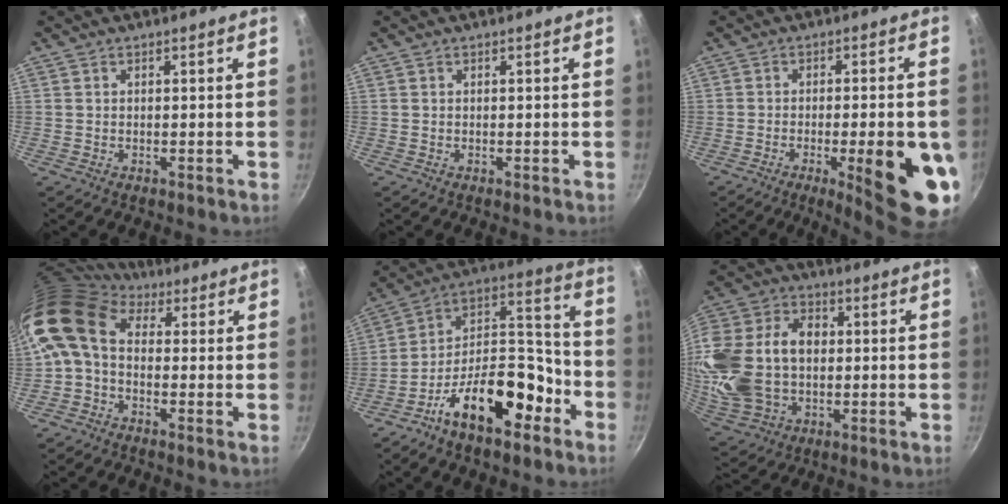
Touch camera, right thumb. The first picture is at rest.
{"total": 0.0}
{"total": 16.7, "force": [-4.5, 4.2, 15.5], "torque": [-0.176, 0.005, -0.053]}
{"total": 11.2, "force": [1.0, 8.0, 7.9], "torque": [-0.146, 0.025, -0.005]}
{"total": 19.9, "force": [-10.2, 9.6, 14.1], "torque": [-0.184, 0.092, -0.177]}
{"total": 22.2, "force": [0.6, 15.8, 15.7], "torque": [-0.312, 0.029, 0.017]}